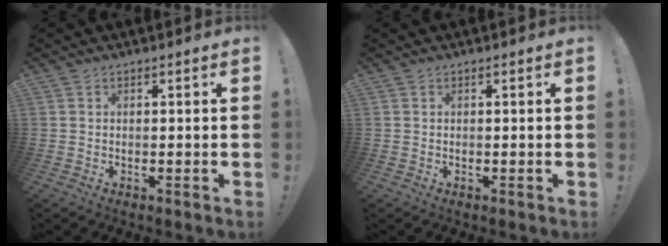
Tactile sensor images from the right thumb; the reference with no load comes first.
{"total": 0.0}